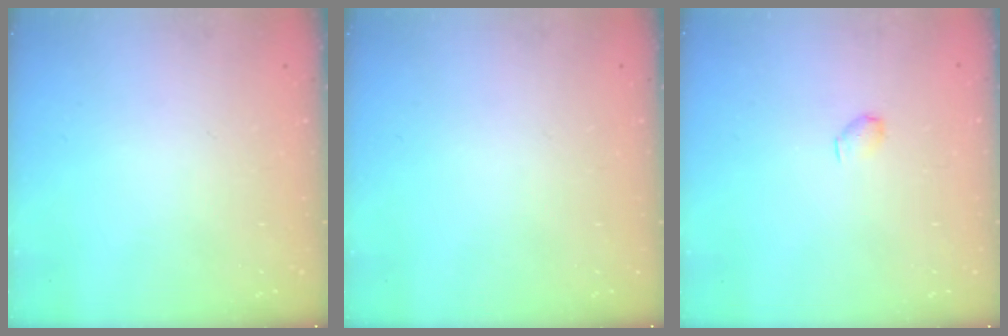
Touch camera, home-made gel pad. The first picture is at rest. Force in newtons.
{"total": 0.0}
{"total": 2.9, "press": 2.9, "slide": 0.5}